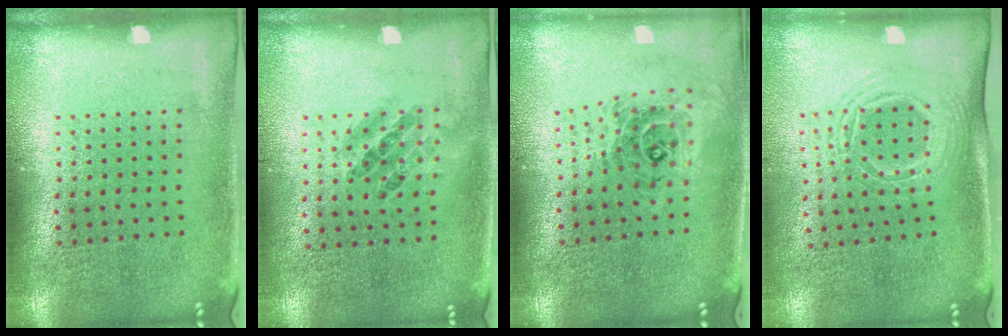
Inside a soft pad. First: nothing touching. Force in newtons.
{"total": 0.9, "press": 0.7, "slide": 0.6}
{"total": 0.9, "press": 0.9, "slide": 0.1}
{"total": 1.6, "press": 1.3, "slide": 1.0}